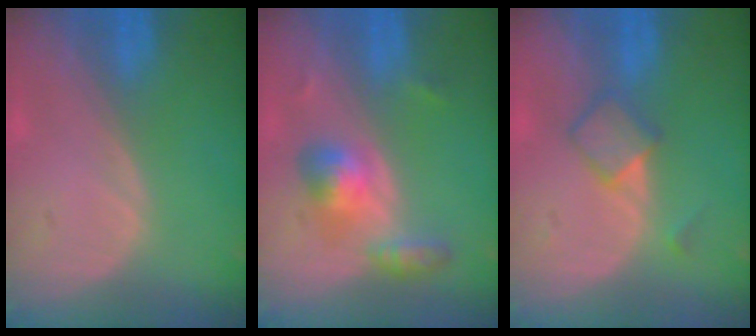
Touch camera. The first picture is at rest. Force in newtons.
{"total": 5.5, "press": 5.3, "slide": 1.5}
{"total": 3.9, "press": 3.8, "slide": 0.3}